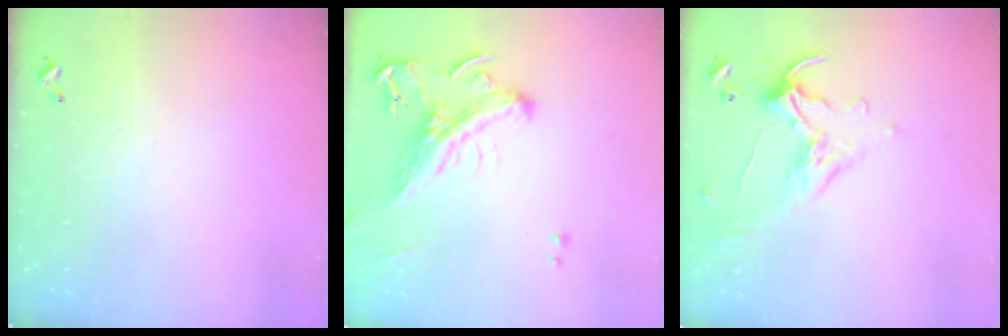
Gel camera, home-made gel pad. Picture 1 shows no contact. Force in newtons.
{"total": 2.2, "press": 1.4, "slide": 1.7}
{"total": 1.2, "press": 0.6, "slide": 1.0}